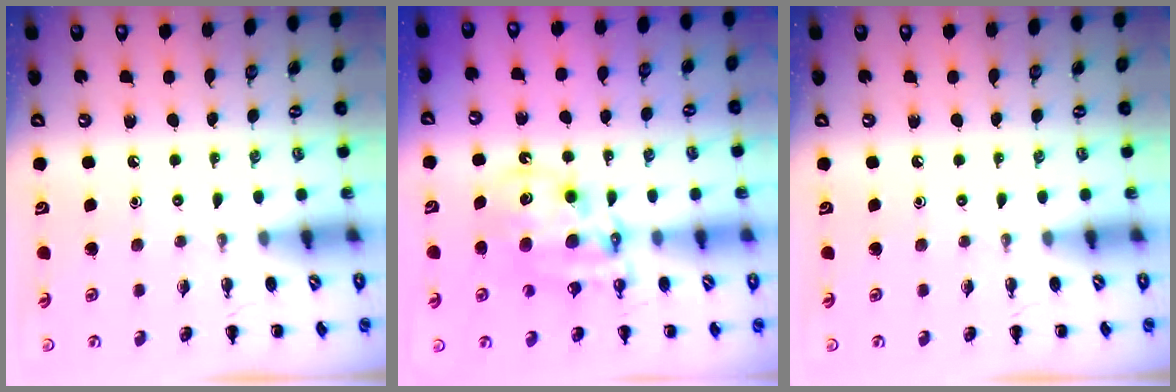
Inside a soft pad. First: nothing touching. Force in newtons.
{"total": 10.9, "press": 10.6, "slide": 2.7}
{"total": 0.0}